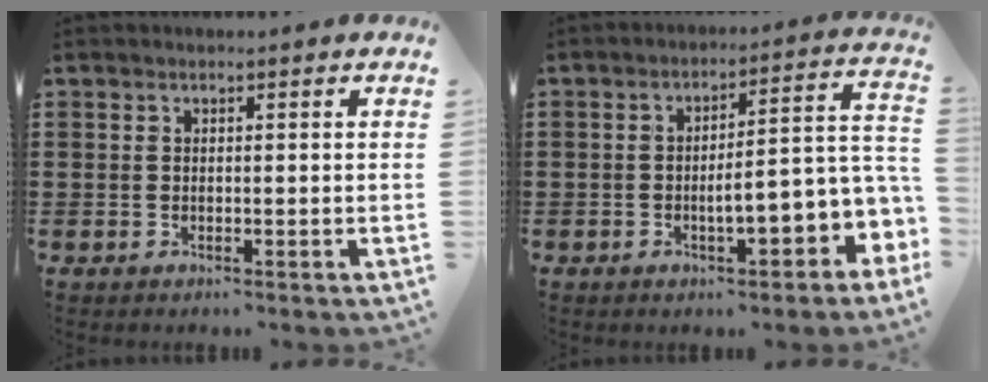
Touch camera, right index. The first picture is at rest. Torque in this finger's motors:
{"motor_torque": [2.14, 0.00, 0.66, 0.10]}